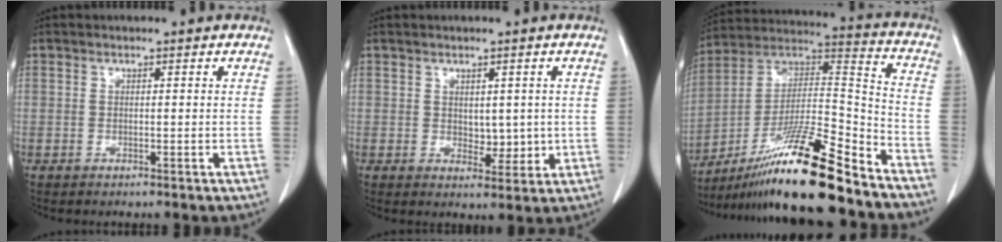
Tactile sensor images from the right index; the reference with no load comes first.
{"total": 3.7, "force": [0.3, 2.2, 3.0], "torque": [-0.036, -0.006, 0.013]}
{"total": 20.9, "force": [-15.6, 0.5, 13.9], "torque": [-0.243, -0.005, -0.275]}